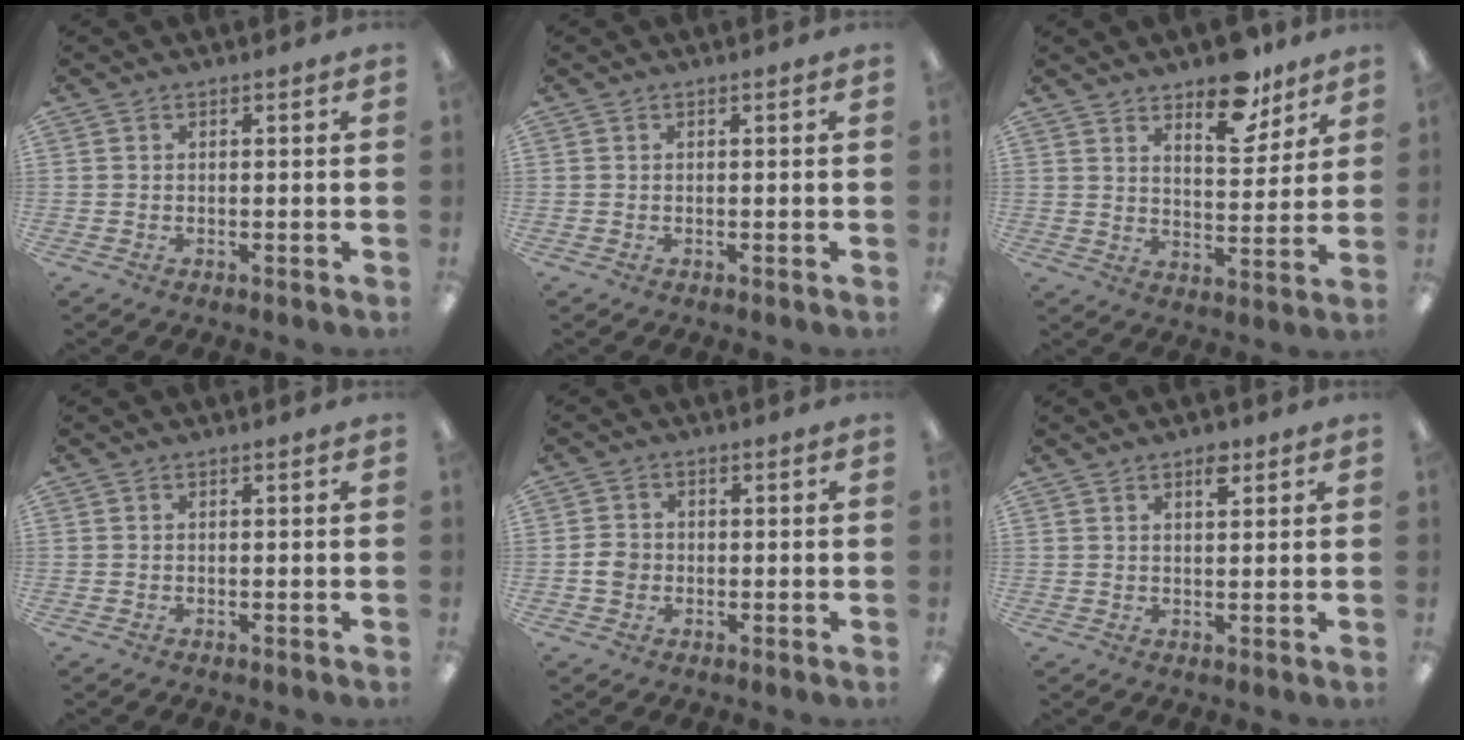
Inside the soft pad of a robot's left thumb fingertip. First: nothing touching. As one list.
[{"total": 0.0}, {"total": 10.9, "force": [8.6, 4.6, 4.9], "torque": [-0.052, -0.057, 0.149]}, {"total": 0.0}, {"total": 3.6, "force": [-0.6, 3.2, 1.7], "torque": [-0.028, 0.007, -0.012]}, {"total": 3.2, "force": [2.3, 1.3, 1.8], "torque": [-0.016, -0.009, 0.036]}]